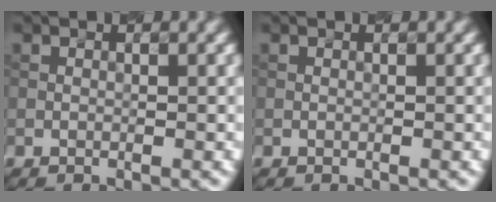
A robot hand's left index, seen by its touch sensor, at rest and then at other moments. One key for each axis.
{"total": 0.0}